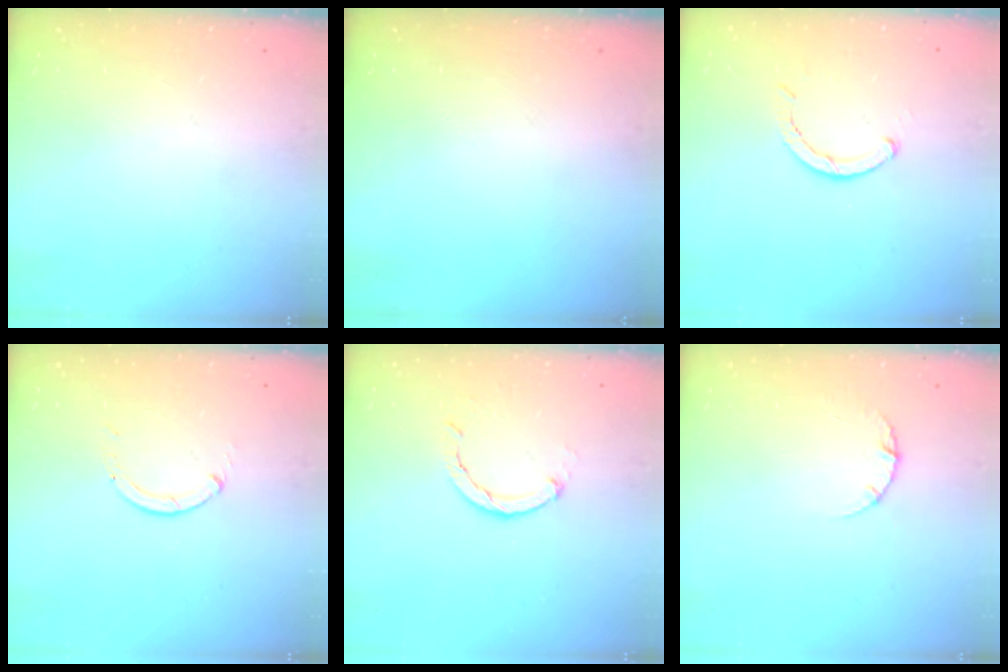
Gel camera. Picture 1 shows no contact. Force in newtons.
{"total": 0.0}
{"total": 3.7, "press": 3.7, "slide": 0.7}
{"total": 0.0}
{"total": 2.4, "press": 2.4, "slide": 0.4}
{"total": 2.5, "press": 2.5, "slide": 0.3}